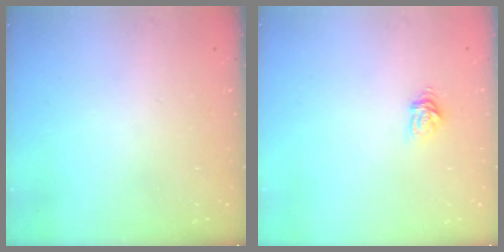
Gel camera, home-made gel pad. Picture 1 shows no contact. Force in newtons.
{"total": 5.2, "press": 5.2, "slide": 0.7}